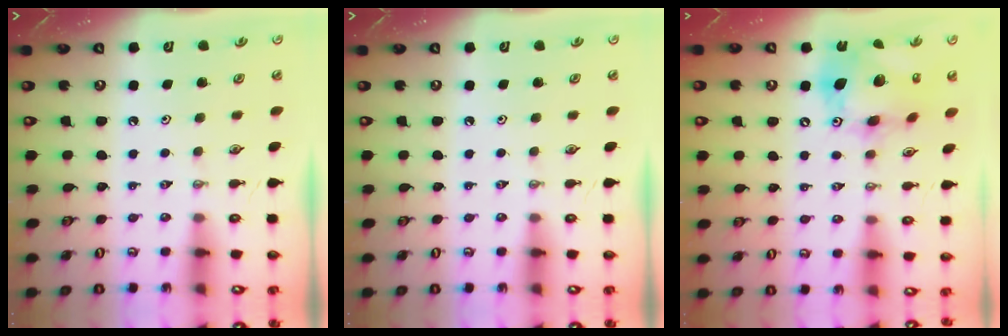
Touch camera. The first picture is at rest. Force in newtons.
{"total": 0.0}
{"total": 17.0, "press": 16.9, "slide": 1.9}